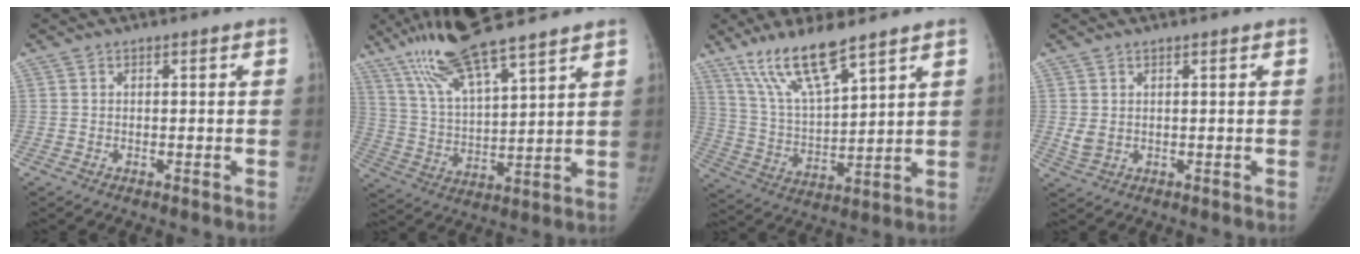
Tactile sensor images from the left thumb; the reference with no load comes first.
{"total": 17.0, "force": [12.8, 2.8, 10.8], "torque": [-0.192, -0.046, 0.244]}
{"total": 13.6, "force": [9.8, 2.9, 9.0], "torque": [-0.164, -0.049, 0.200]}
{"total": 2.6, "force": [0.8, 1.6, 1.9], "torque": [-0.039, -0.004, 0.025]}